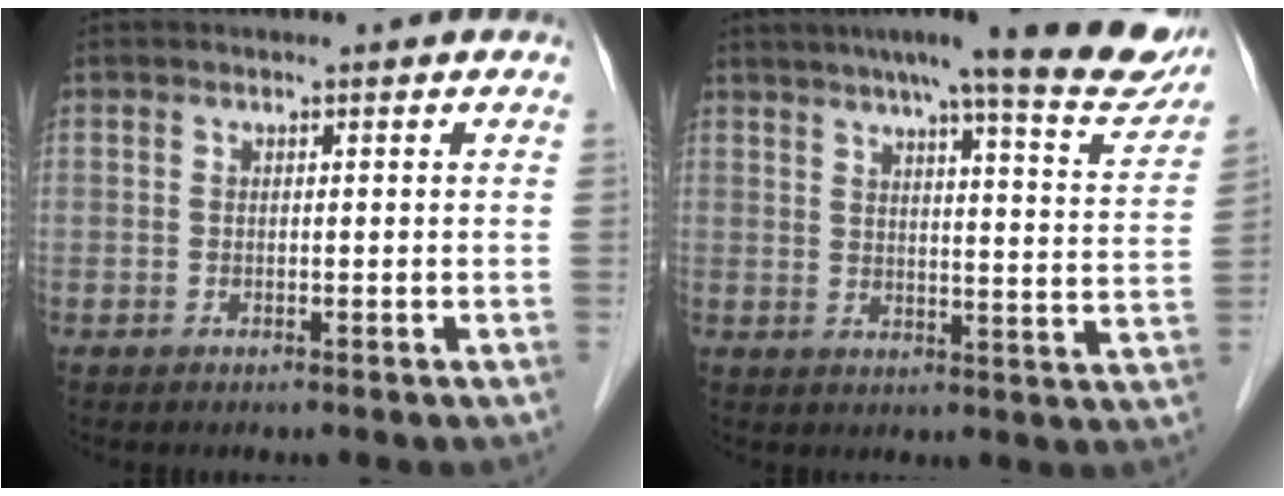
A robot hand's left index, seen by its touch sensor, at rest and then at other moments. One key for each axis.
{"total": 19.6, "fx": 16.3, "fy": 1.7, "fz": 10.7, "tx": -0.137, "ty": -0.016, "tz": 0.194}